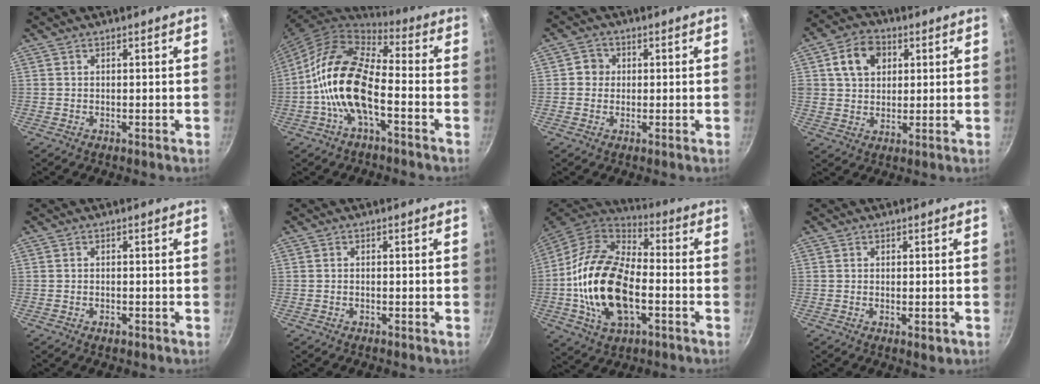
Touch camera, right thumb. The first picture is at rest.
{"total": 16.2, "force": [-4.1, 7.7, 13.7], "torque": [-0.248, 0.042, -0.095]}
{"total": 3.0, "force": [0.1, 2.9, 0.8], "torque": [0.009, 0.004, -0.005]}
{"total": 8.9, "force": [2.8, 6.9, 4.9], "torque": [-0.063, 0.006, 0.041]}
{"total": 1.2, "force": [-0.7, 0.6, 0.7], "torque": [-0.016, 0.003, -0.013]}
{"total": 0.5, "force": [-0.3, 0.2, 0.3], "torque": [-0.007, 0.005, -0.007]}
{"total": 21.3, "force": [-3.8, 12.2, 17.1], "torque": [-0.317, 0.027, -0.077]}
{"total": 2.3, "force": [-0.8, 0.8, 2.0], "torque": [-0.035, -0.005, -0.013]}